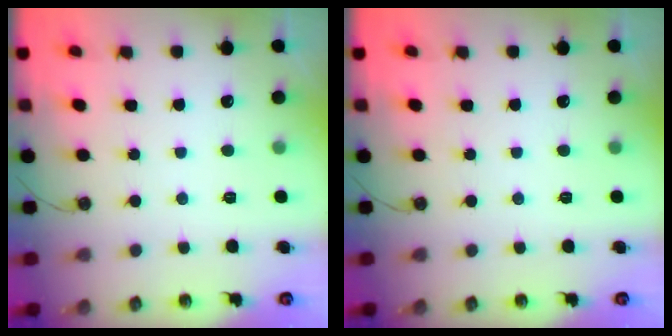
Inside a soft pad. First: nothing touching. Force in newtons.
{"total": 0.0}